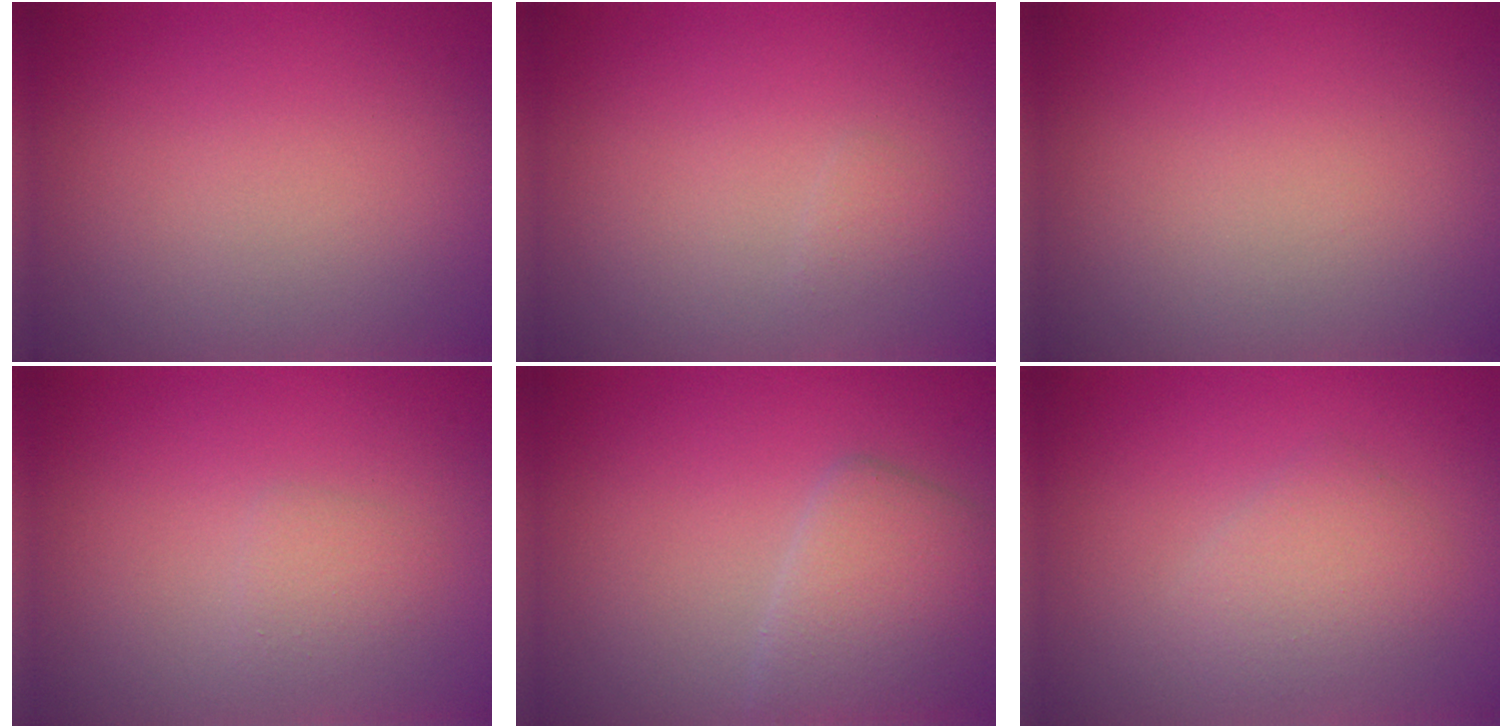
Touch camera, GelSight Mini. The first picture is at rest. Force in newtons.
{"total": 0.6, "press": 0.6, "slide": 0.0}
{"total": 0.0}
{"total": 1.2, "press": 1.2, "slide": 0.0}
{"total": 3.8, "press": 3.8, "slide": 0.4}
{"total": 2.3, "press": 2.3, "slide": 0.0}